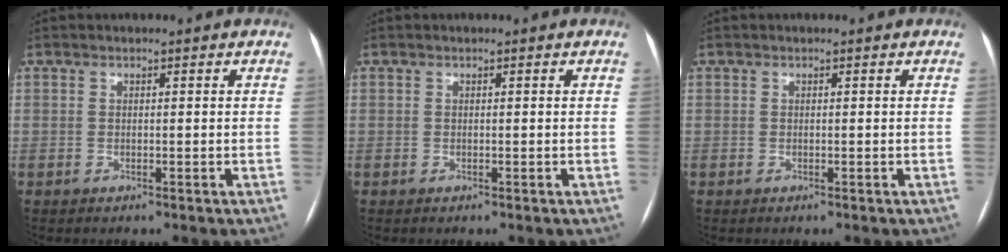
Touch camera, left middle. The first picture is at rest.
{"total": 0.0}
{"total": 0.0}